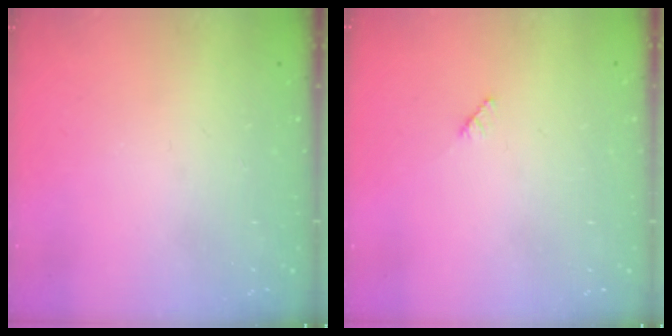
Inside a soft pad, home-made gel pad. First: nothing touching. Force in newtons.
{"total": 1.9, "press": 1.9, "slide": 0.3}